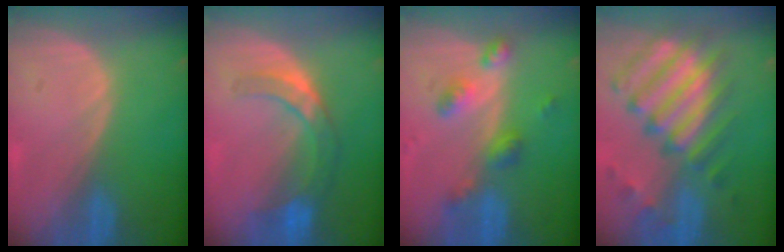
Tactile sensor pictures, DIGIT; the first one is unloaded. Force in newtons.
{"total": 7.3, "press": 6.4, "slide": 3.4}
{"total": 5.9, "press": 5.2, "slide": 2.8}
{"total": 11.9, "press": 10.4, "slide": 5.7}